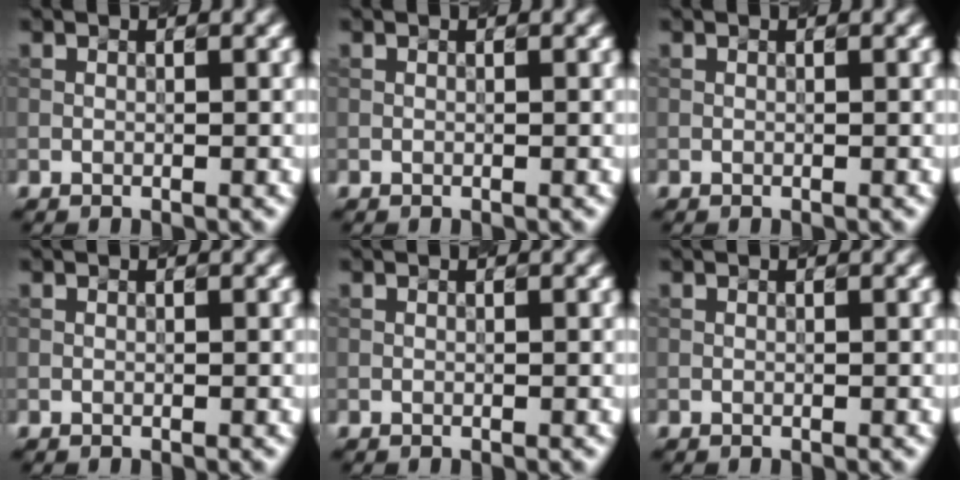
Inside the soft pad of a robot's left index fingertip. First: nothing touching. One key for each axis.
{"total": 0.0}
{"total": 0.0}
{"total": 0.0}
{"total": 0.0}
{"total": 0.0}